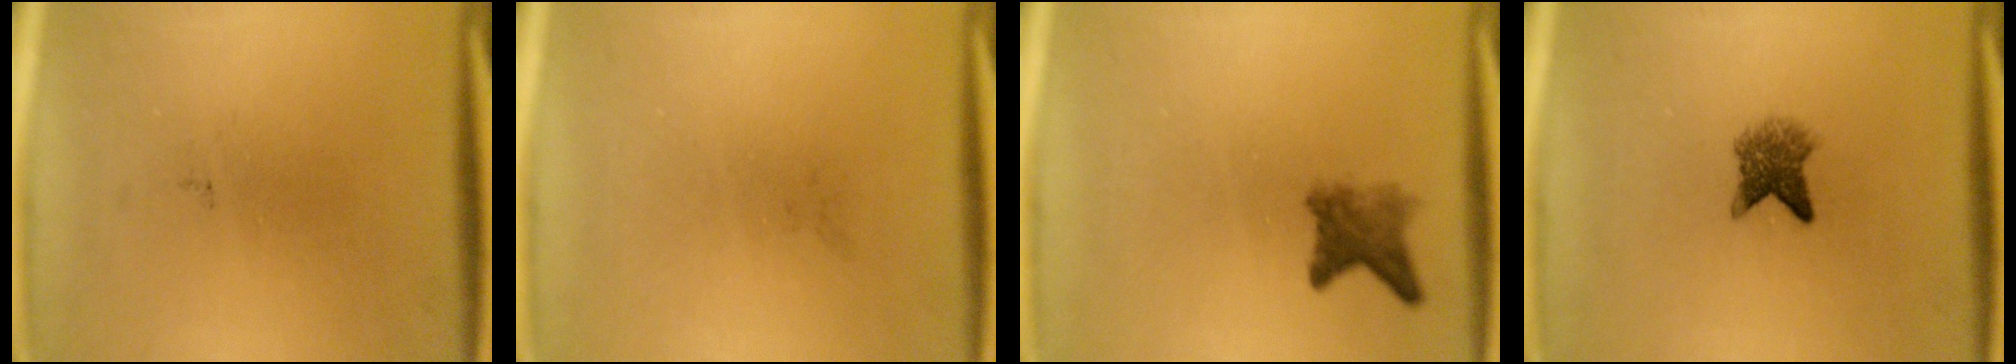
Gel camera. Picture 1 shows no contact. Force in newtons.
{"total": 0.0}
{"total": 3.2}
{"total": 3.6}